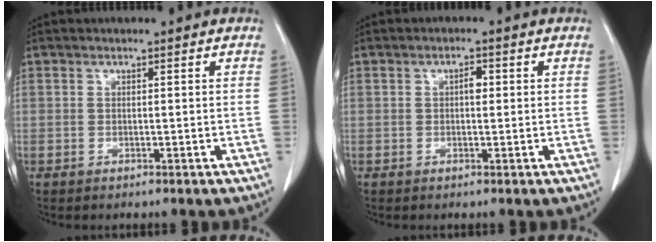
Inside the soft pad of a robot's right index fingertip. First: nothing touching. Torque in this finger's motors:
{"motor_torque": [0.18, -0.08, 0.02, 0.02]}